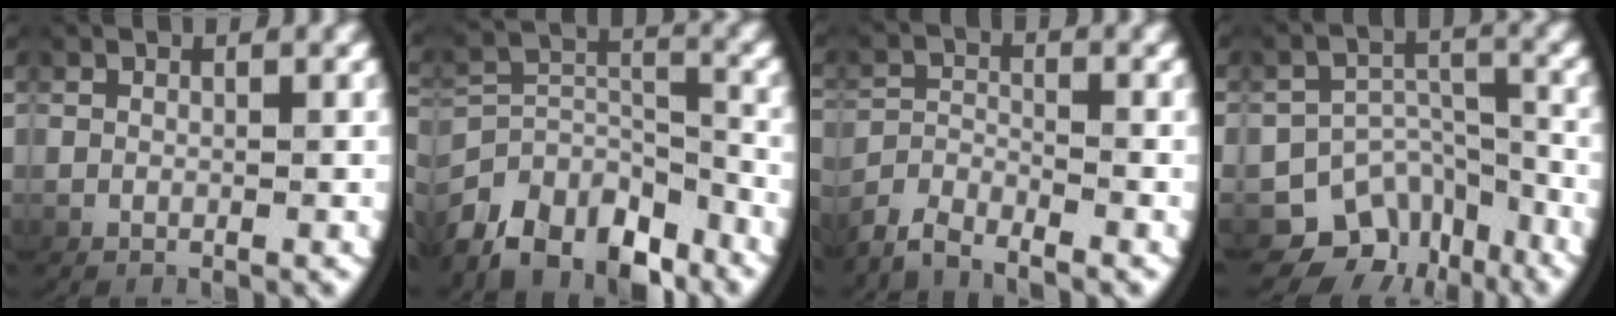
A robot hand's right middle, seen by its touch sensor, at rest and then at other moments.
{"total": 8.8, "force": [-5.4, 5.4, 4.4], "torque": [-0.086, -0.044, -0.073]}
{"total": 3.3, "force": [-3.1, 0.6, 0.9], "torque": [-0.018, -0.003, -0.059]}
{"total": 9.6, "force": [-5.2, 6.9, 4.1], "torque": [-0.061, -0.020, -0.084]}